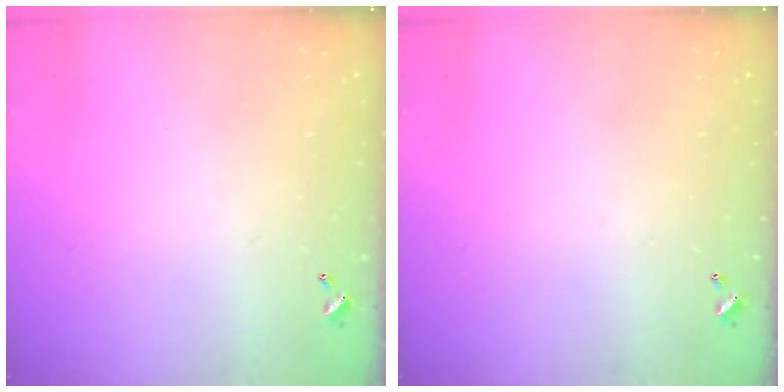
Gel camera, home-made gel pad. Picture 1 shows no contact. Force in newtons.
{"total": 0.0}